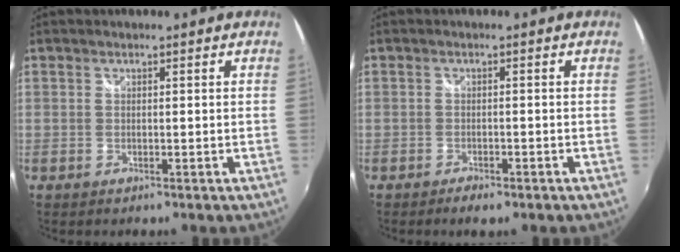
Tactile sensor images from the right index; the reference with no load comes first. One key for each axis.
{"total": 2.8, "fx": -2.1, "fy": 1.0, "fz": 1.6, "tx": -0.038, "ty": -0.008, "tz": -0.036}